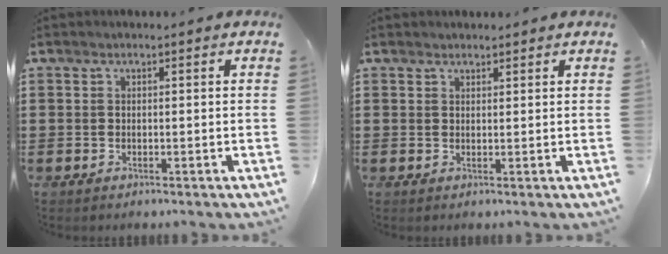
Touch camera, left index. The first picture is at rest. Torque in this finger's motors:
{"motor_torque": [-0.06, 0.02, -0.14, 0.01]}